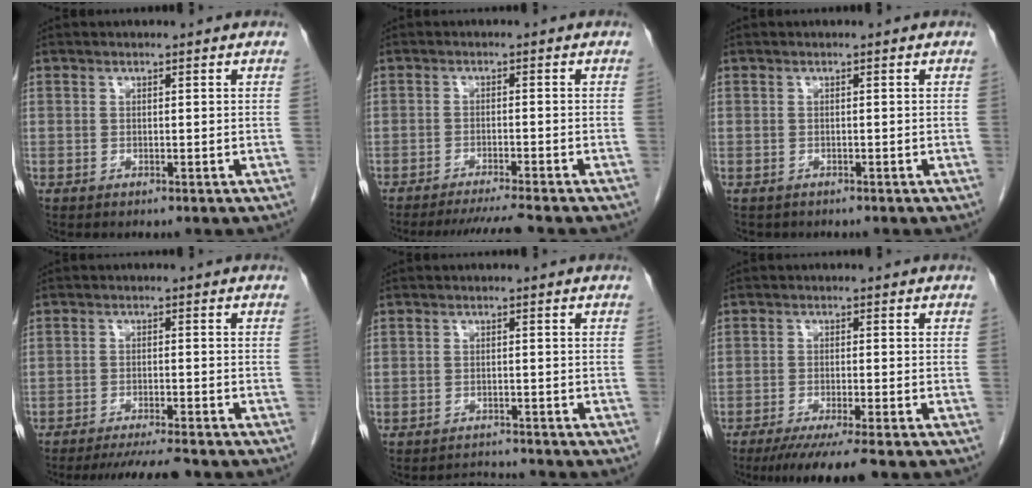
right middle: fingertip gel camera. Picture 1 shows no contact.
{"total": 6.6, "force": [-6.0, -1.1, 2.5], "torque": [-0.024, -0.017, -0.094]}
{"total": 1.3, "force": [-1.0, 0.8, 0.2], "torque": [-0.013, 0.000, -0.013]}
{"total": 8.2, "force": [-7.4, -0.1, 3.5], "torque": [-0.038, -0.019, -0.114]}
{"total": 2.5, "force": [-2.4, -0.1, -0.7], "torque": [0.013, -0.009, -0.036]}
{"total": 7.8, "force": [-6.1, -0.2, 5.0], "torque": [-0.067, -0.018, -0.095]}